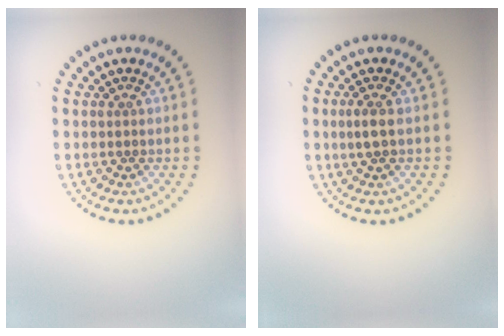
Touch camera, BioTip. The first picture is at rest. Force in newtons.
{"total": 1.4, "press": 1.4, "slide": 0.4}